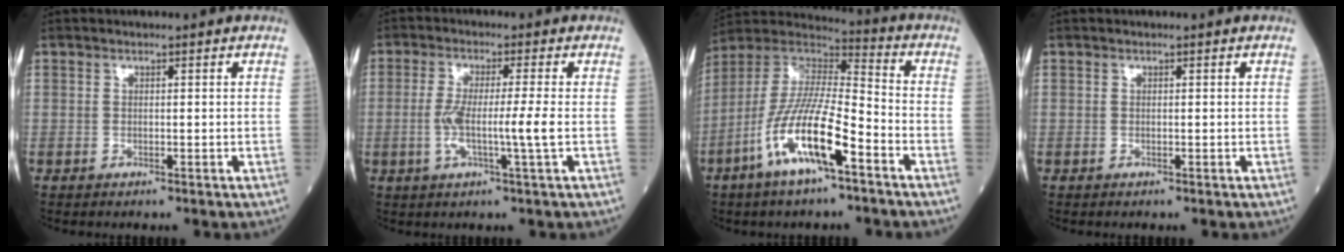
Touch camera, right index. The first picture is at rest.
{"total": 6.5, "force": [-1.1, -0.5, 6.3], "torque": [-0.125, -0.005, -0.021]}
{"total": 15.0, "force": [-7.0, 2.4, 13.0], "torque": [-0.263, -0.009, -0.135]}
{"total": 0.0}